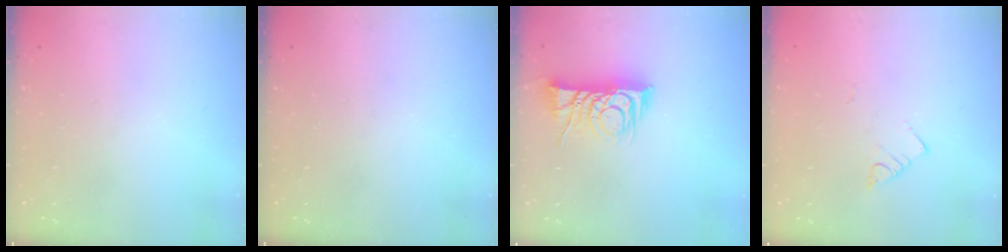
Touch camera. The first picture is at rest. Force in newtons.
{"total": 0.0}
{"total": 9.7, "press": 9.7, "slide": 0.6}
{"total": 3.0, "press": 3.0, "slide": 0.2}